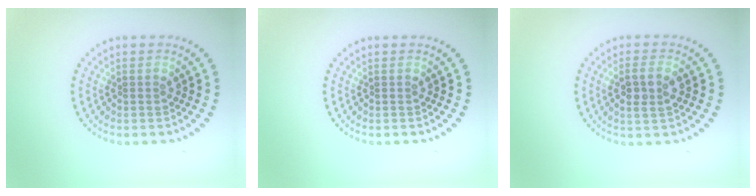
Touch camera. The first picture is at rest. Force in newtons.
{"total": 0.0}
{"total": 2.4, "press": 2.3, "slide": 0.5}